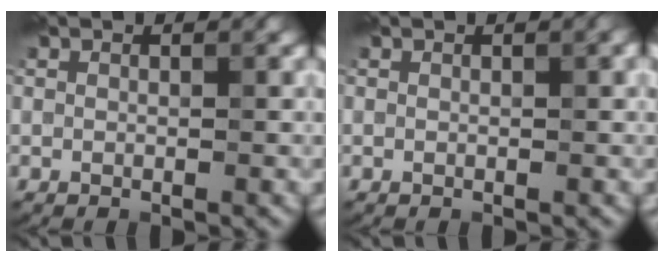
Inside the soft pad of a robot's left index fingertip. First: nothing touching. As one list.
[{"total": 0.8, "force": [0.1, 0.1, 0.8], "torque": [-0.011, 0.002, -0.001]}]